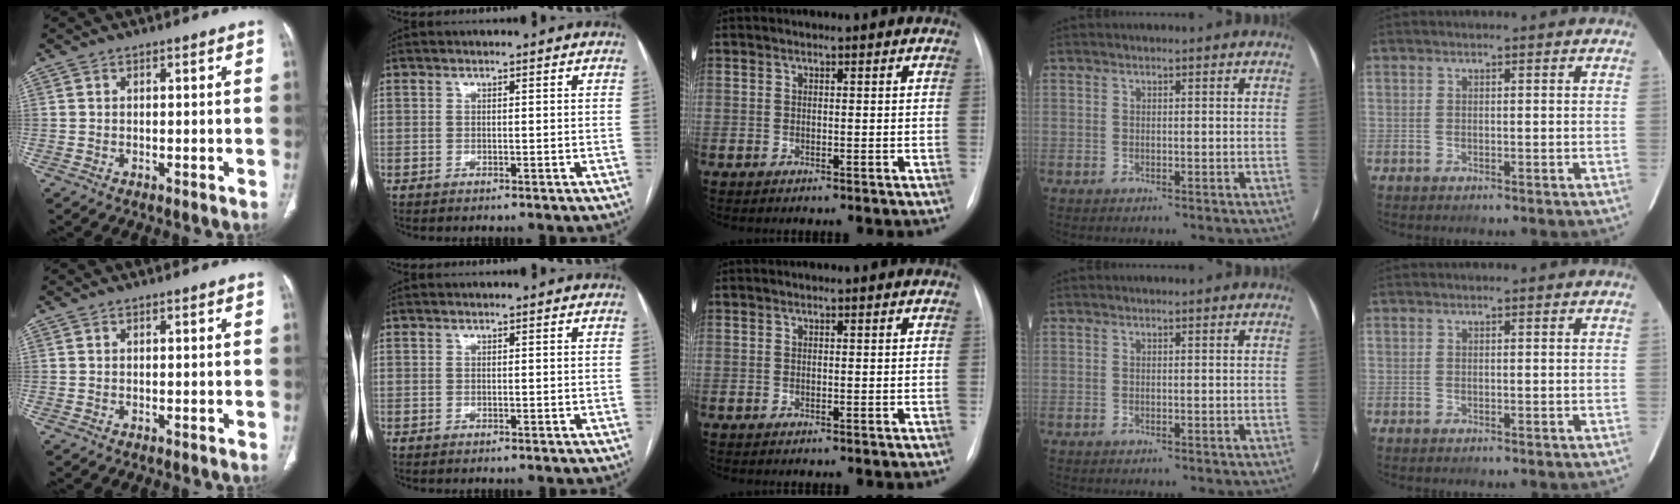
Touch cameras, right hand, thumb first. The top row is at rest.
{}